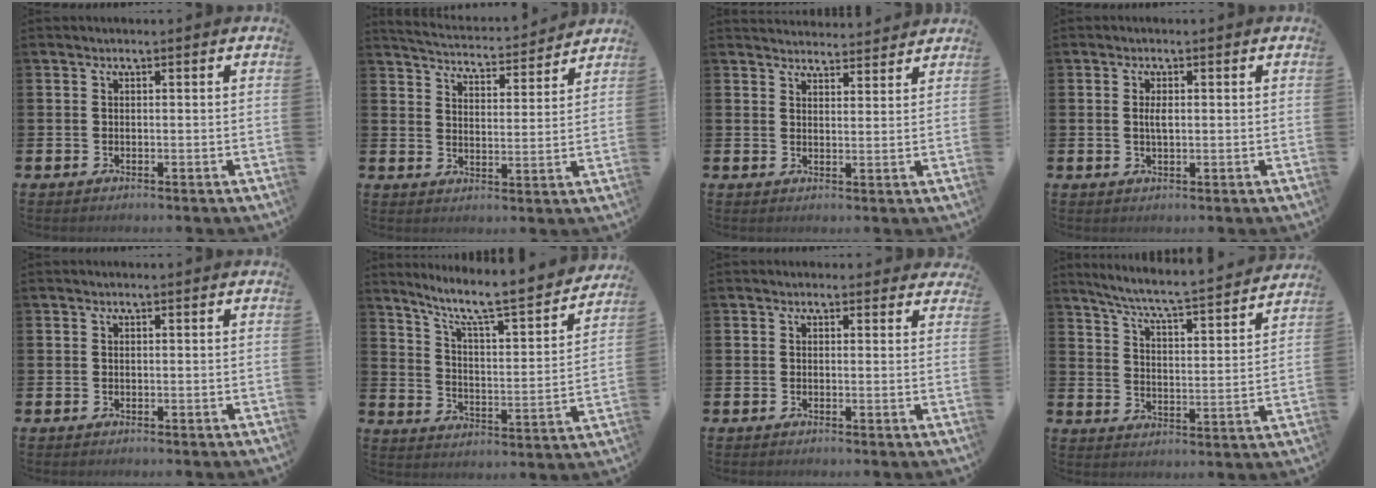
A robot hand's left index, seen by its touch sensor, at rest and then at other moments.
{"total": 4.5, "force": [4.5, 0.5, 0.2], "torque": [-0.023, -0.039, 0.075]}
{"total": 3.5, "force": [3.4, 0.6, -0.3], "torque": [-0.002, -0.020, 0.063]}
{"total": 2.0, "force": [0.3, 0.8, 1.8], "torque": [-0.031, 0.003, 0.001]}
{"total": 0.0}
{"total": 7.9, "force": [7.0, 0.8, 3.5], "torque": [-0.094, -0.057, 0.112]}
{"total": 1.1, "force": [0.8, 0.7, 0.1], "torque": [0.009, 0.006, 0.011]}
{"total": 6.5, "force": [6.2, 0.0, 2.1], "torque": [-0.068, -0.053, 0.101]}